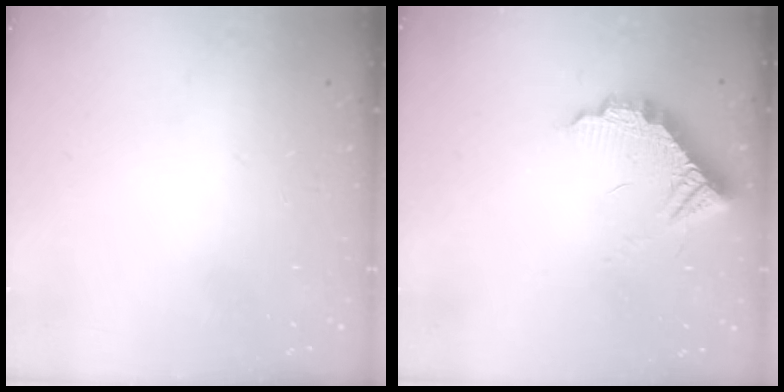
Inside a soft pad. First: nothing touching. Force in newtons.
{"total": 10.3, "press": 10.3, "slide": 0.8}